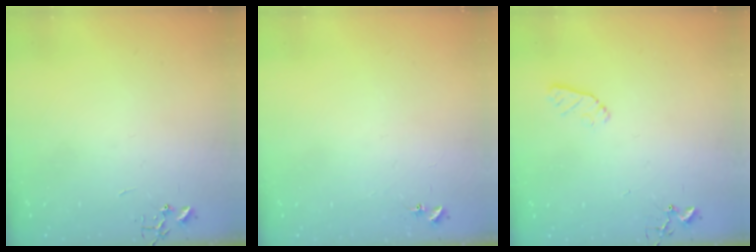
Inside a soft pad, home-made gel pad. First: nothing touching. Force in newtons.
{"total": 4.3, "press": 4.2, "slide": 0.6}
{"total": 5.6, "press": 5.5, "slide": 1.0}